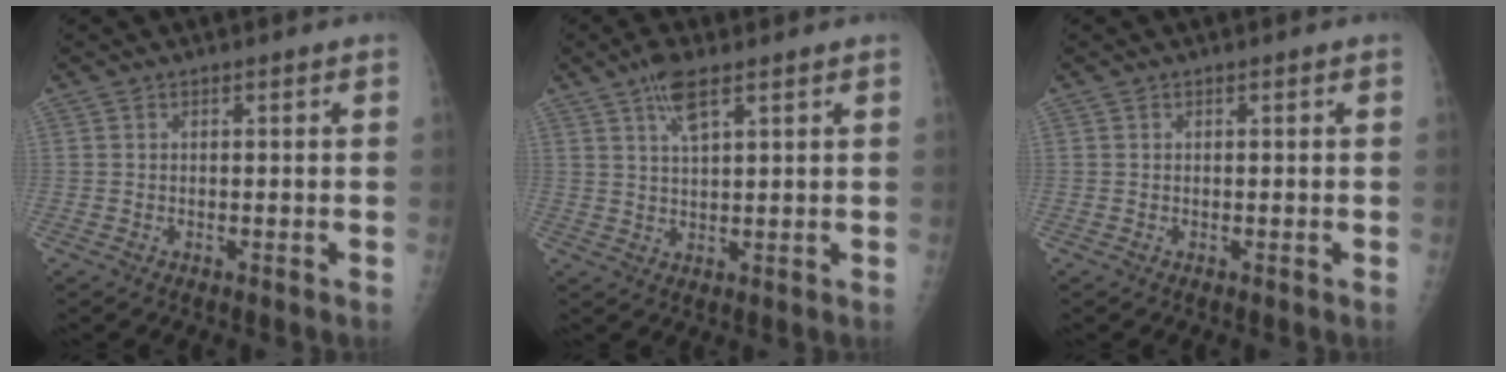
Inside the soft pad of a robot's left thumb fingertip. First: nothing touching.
{"total": 5.4, "force": [3.2, 1.7, 4.0], "torque": [-0.075, -0.007, 0.059]}
{"total": 0.0}